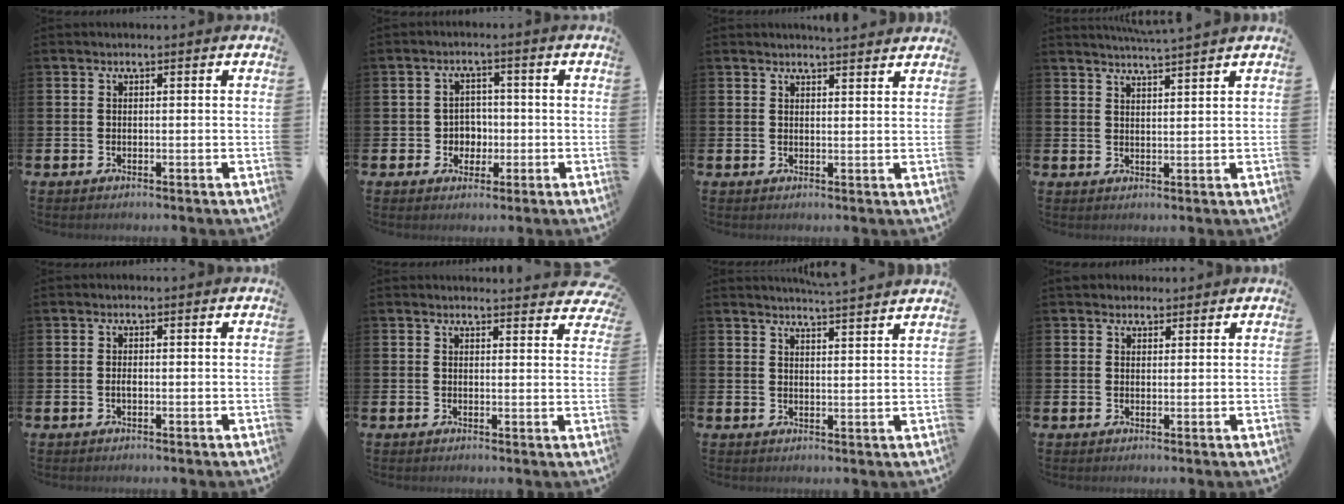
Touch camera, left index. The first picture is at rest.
{"total": 3.1, "force": [-0.5, 2.9, 0.9], "torque": [-0.019, 0.002, -0.018]}
{"total": 2.8, "force": [2.8, -0.3, -0.1], "torque": [0.001, -0.017, 0.050]}
{"total": 3.4, "force": [3.3, -0.8, 0.2], "torque": [-0.013, -0.017, 0.061]}
{"total": 0.6, "force": [-0.2, 0.2, 0.5], "torque": [-0.017, 0.001, -0.003]}
{"total": 2.6, "force": [2.6, 0.4, 0.1], "torque": [0.014, -0.021, 0.042]}
{"total": 4.2, "force": [4.1, -0.9, 0.2], "torque": [-0.009, -0.030, 0.073]}
{"total": 2.2, "force": [2.0, 0.9, 0.0], "torque": [0.013, -0.006, 0.034]}